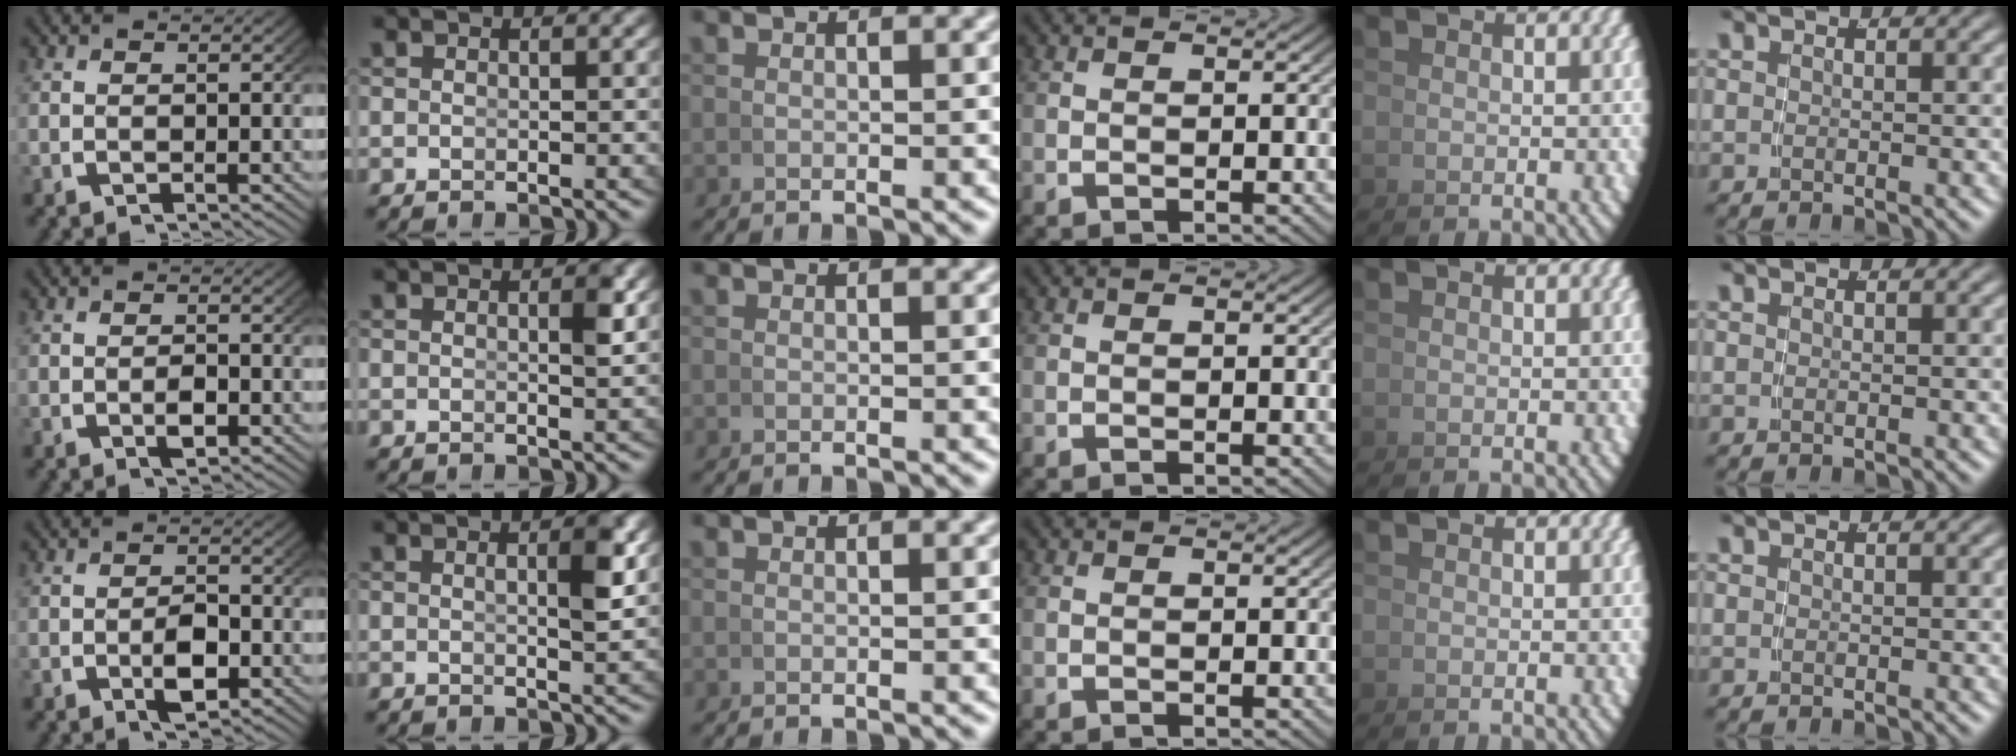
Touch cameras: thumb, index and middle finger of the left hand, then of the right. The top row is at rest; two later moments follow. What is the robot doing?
{"motion": "grasp_and_lifting", "object": "pen"}